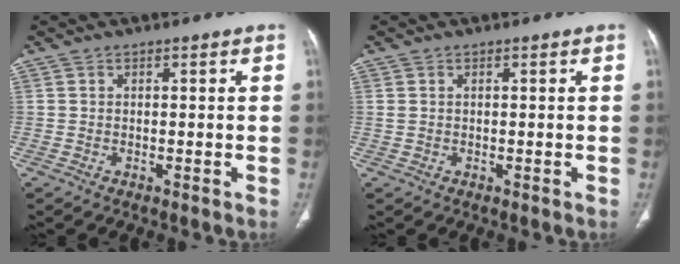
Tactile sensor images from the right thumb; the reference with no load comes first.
{"total": 0.9, "force": [0.3, 0.5, 0.6], "torque": [-0.019, 0.011, 0.012]}